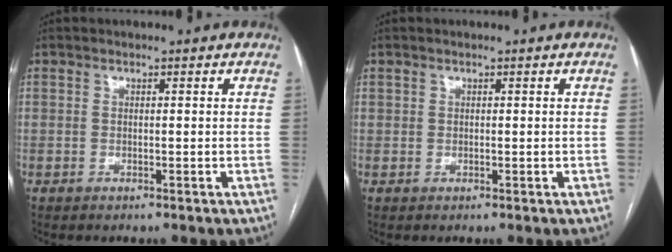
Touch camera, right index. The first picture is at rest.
{"total": 0.5, "force": [0.2, 0.4, 0.1], "torque": [0.007, 0.002, 0.003]}